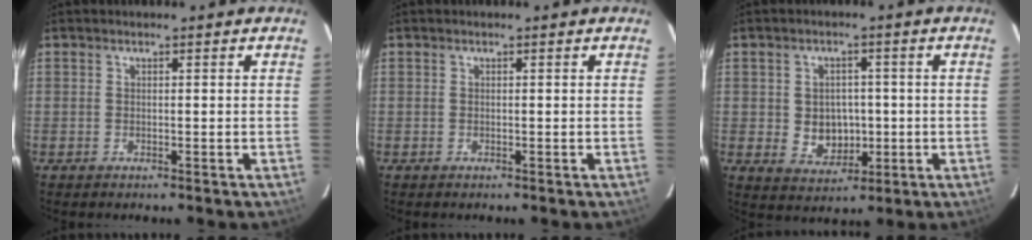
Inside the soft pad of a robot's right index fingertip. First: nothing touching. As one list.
[{"total": 0.0}, {"total": 6.4, "force": [-0.5, 5.6, 3.1], "torque": [-0.061, 0.004, 0.010]}]